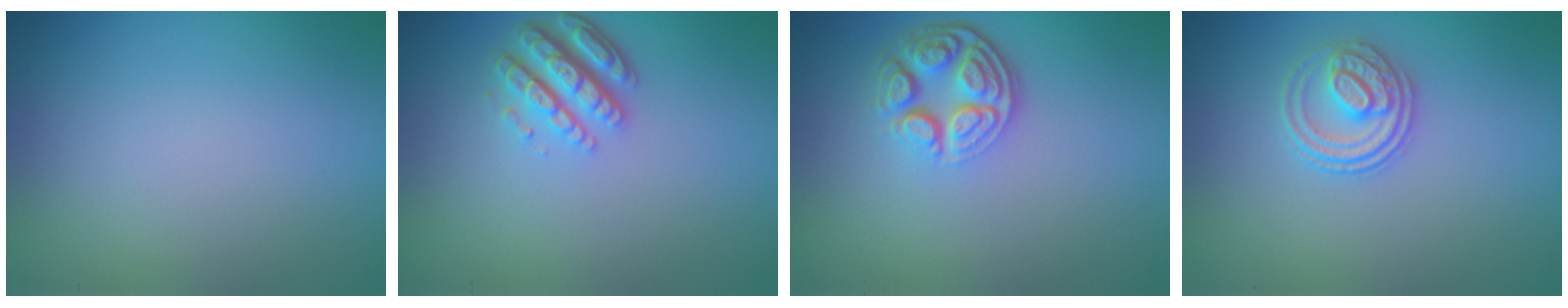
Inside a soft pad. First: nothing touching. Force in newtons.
{"total": 4.4, "press": 3.3, "slide": 3.0}
{"total": 4.5, "press": 3.4, "slide": 3.0}
{"total": 2.8, "press": 2.6, "slide": 1.2}